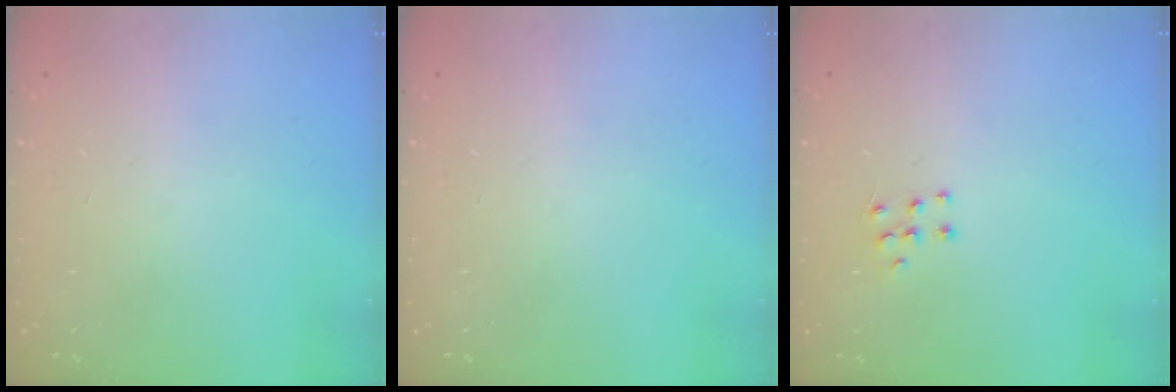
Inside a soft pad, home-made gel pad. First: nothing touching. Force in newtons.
{"total": 0.0}
{"total": 5.0, "press": 5.0, "slide": 0.4}